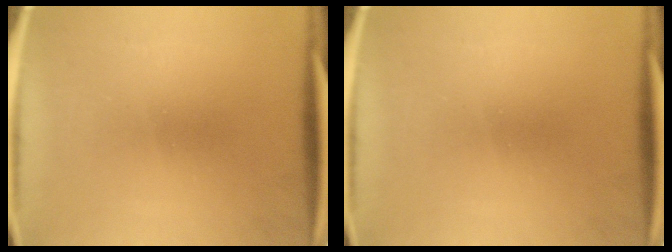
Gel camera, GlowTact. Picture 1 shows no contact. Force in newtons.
{"total": 0.0}